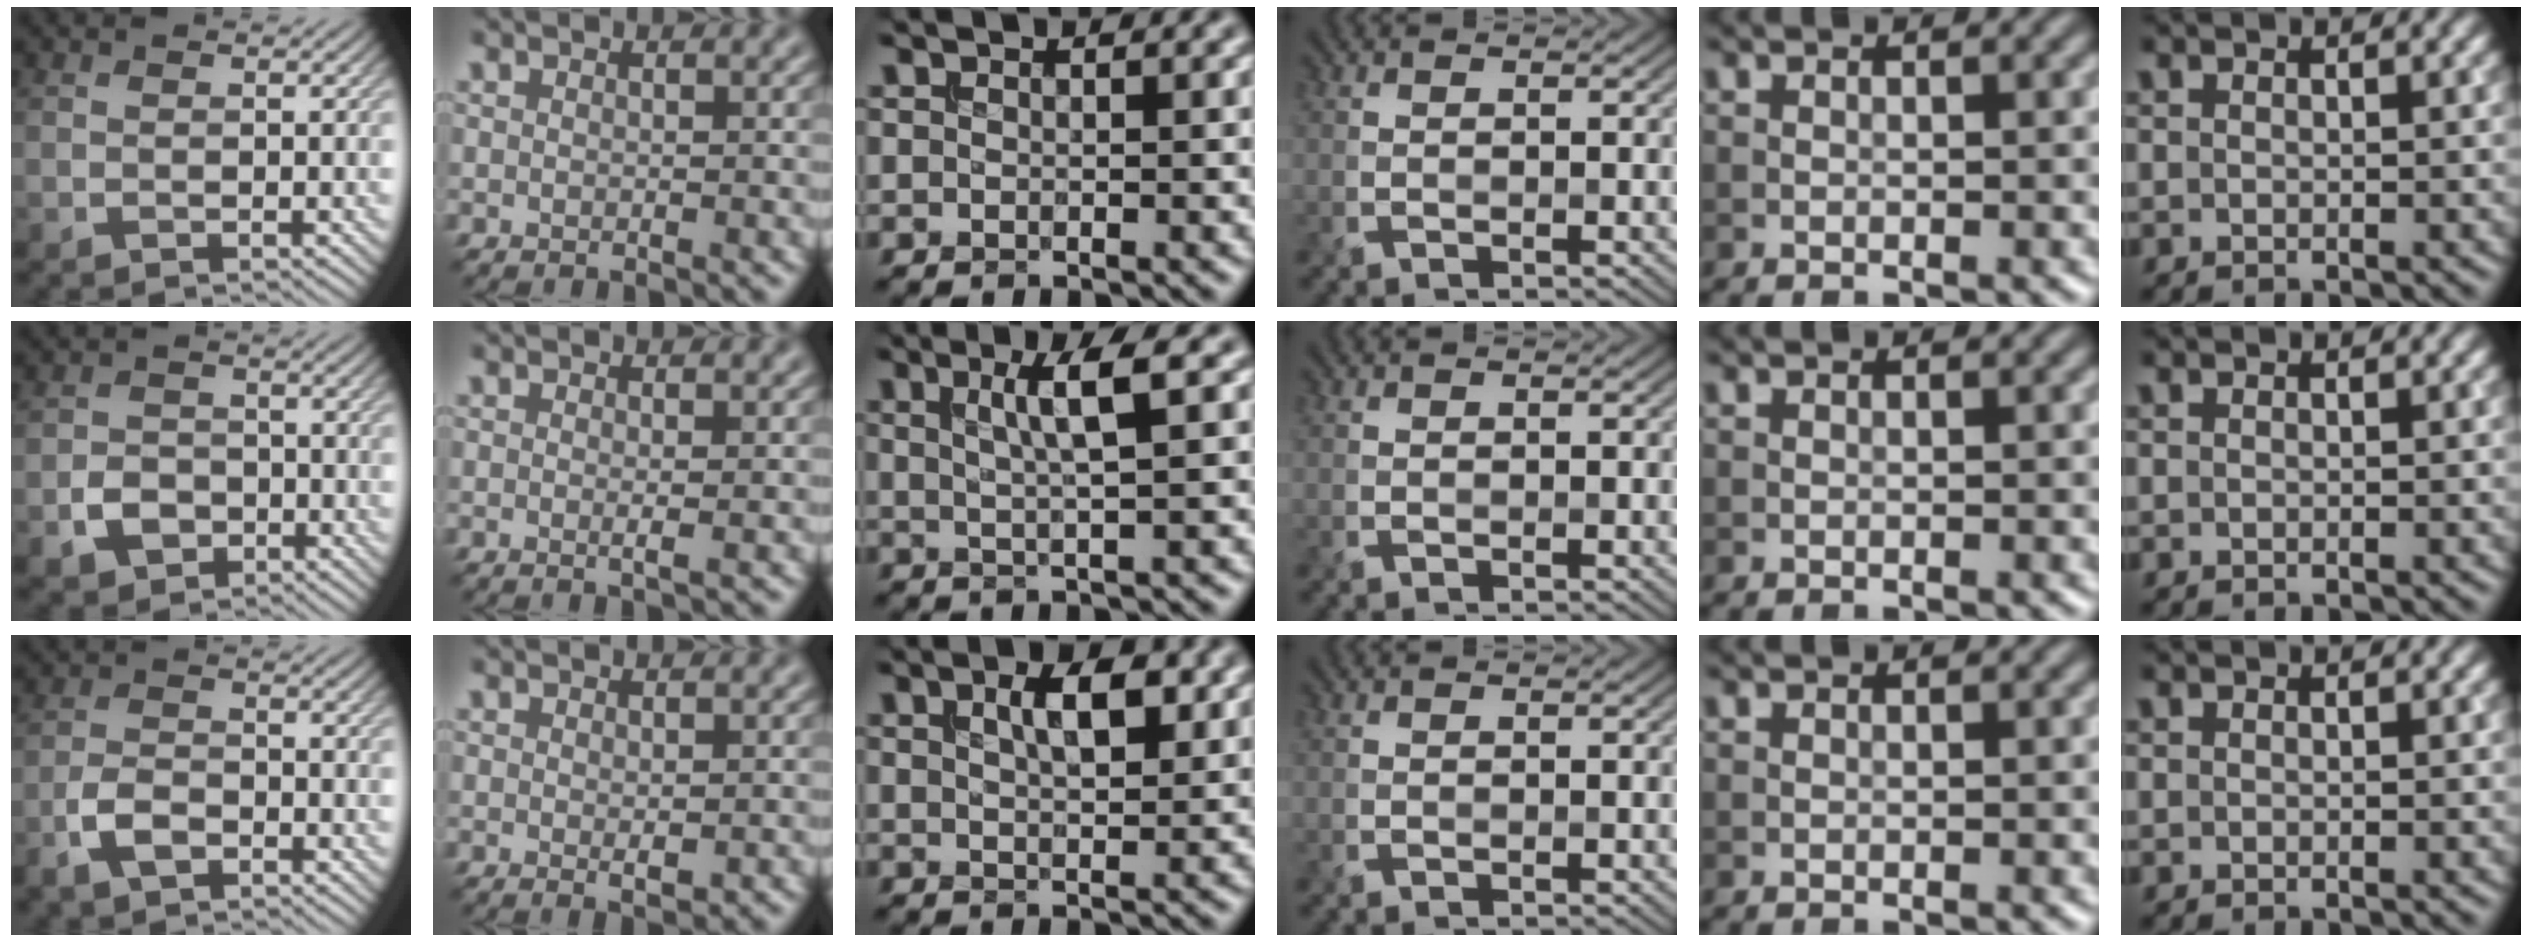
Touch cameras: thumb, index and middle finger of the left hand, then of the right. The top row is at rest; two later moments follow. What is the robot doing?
{"motion": "extract", "object": "file holder"}